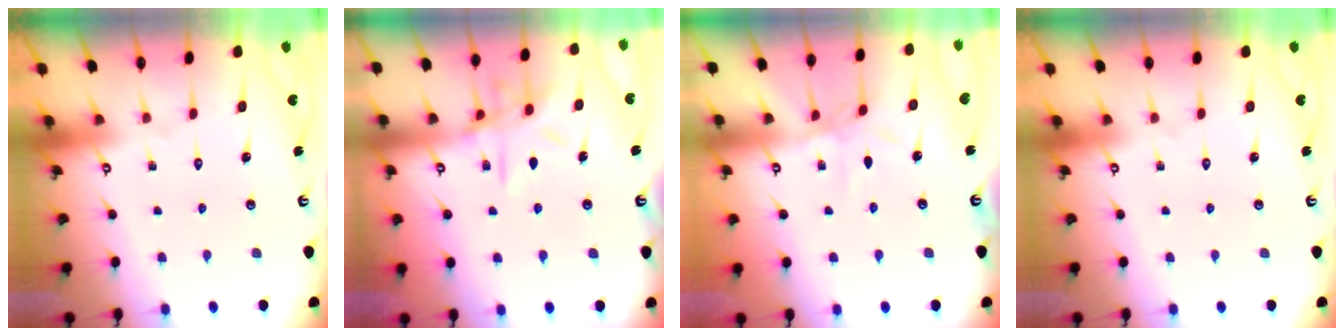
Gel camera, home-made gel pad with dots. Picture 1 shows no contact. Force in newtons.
{"total": 10.8, "press": 10.8, "slide": 0.8}
{"total": 3.0, "press": 3.0, "slide": 0.1}
{"total": 0.0}